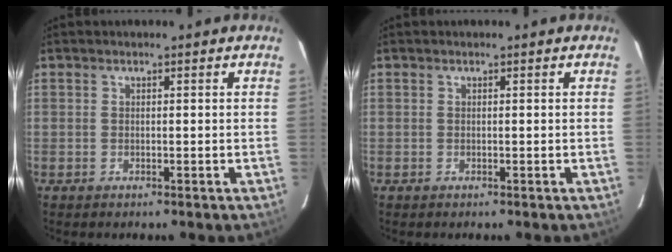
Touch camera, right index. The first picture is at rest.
{"total": 0.0}